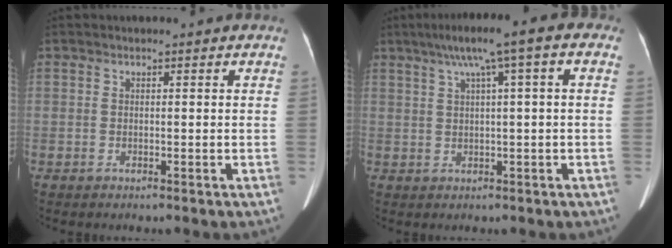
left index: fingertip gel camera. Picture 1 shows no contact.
{"total": 8.5, "force": [3.6, 0.5, 7.7], "torque": [-0.126, 0.038, 0.051]}